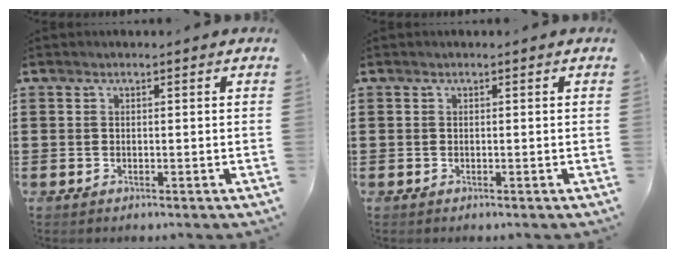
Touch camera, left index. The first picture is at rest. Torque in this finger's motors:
{"motor_torque": [0.00, 0.00, 0.01, -0.01]}